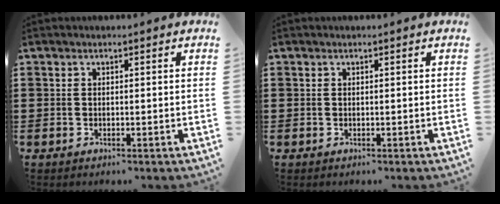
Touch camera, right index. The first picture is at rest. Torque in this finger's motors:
{"motor_torque": [0.01, 0.11, -0.08, -0.03]}